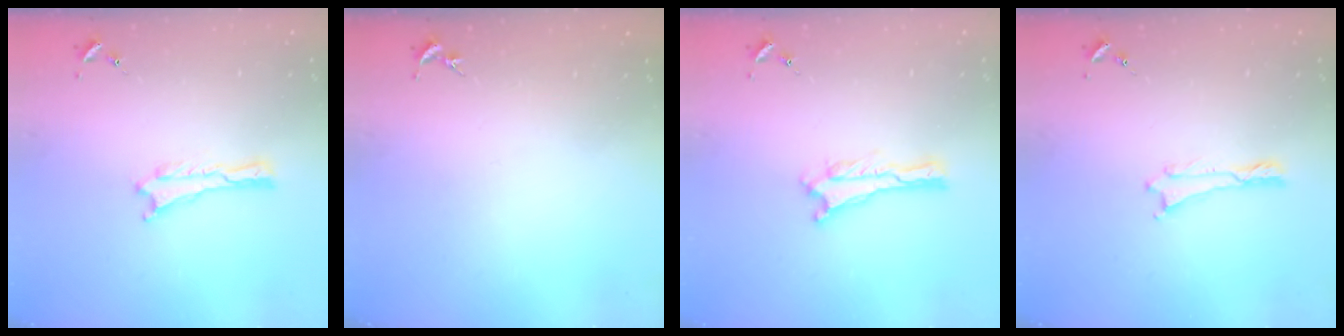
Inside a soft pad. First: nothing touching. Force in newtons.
{"total": 0.0}
{"total": 0.0}
{"total": 0.0}